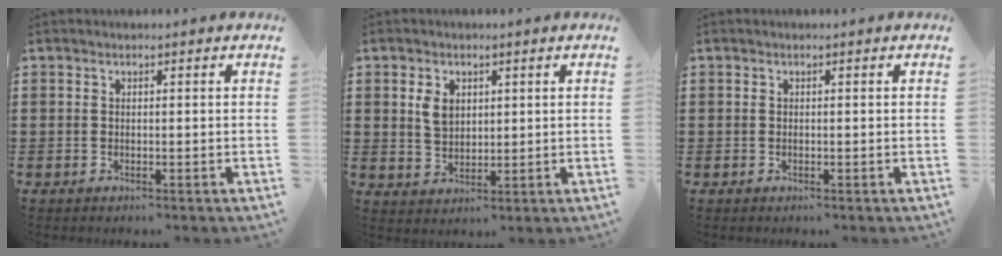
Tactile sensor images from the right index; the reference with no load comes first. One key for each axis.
{"total": 3.7, "fx": 1.3, "fy": 2.4, "fz": 2.5, "tx": -0.056, "ty": 0.009, "tz": 0.024}
{"total": 0.0}